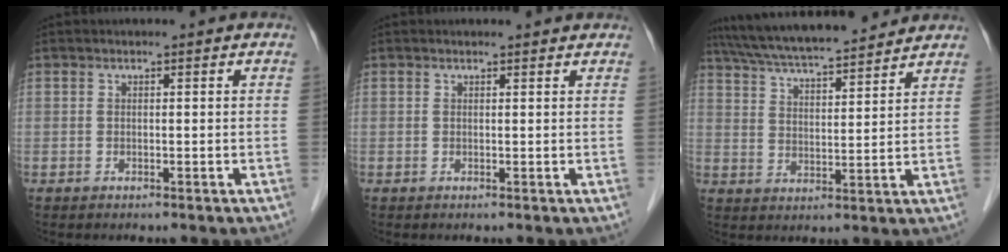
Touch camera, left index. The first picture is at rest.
{"total": 1.8, "force": [1.8, 0.4, 0.2], "torque": [-0.013, 0.005, 0.016]}
{"total": 16.1, "force": [14.5, 1.7, 6.8], "torque": [-0.123, 0.030, 0.233]}